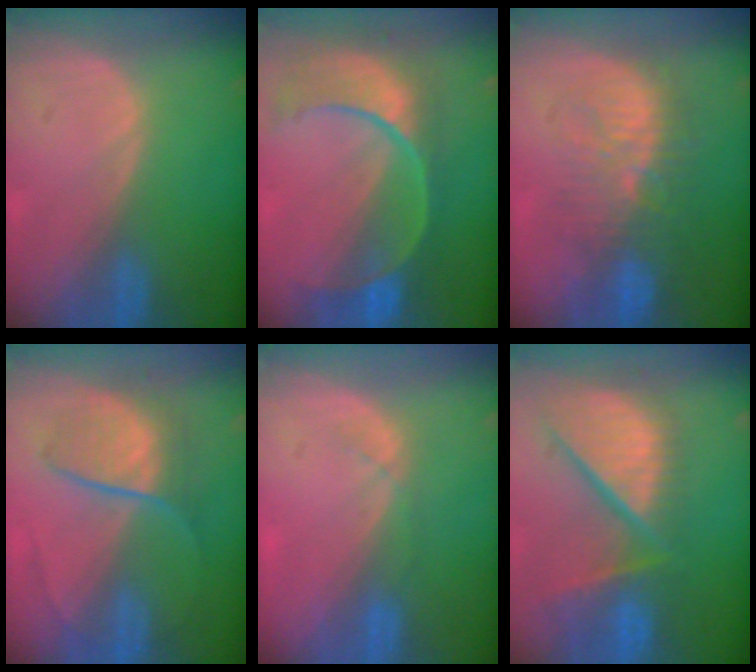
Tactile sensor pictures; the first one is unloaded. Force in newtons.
{"total": 11.2, "press": 9.3, "slide": 6.1}
{"total": 9.3, "press": 9.0, "slide": 2.4}
{"total": 6.7, "press": 6.6, "slide": 1.1}
{"total": 2.1, "press": 1.9, "slide": 0.9}
{"total": 12.9, "press": 10.7, "slide": 7.2}